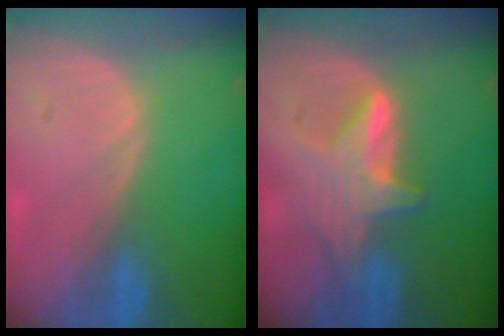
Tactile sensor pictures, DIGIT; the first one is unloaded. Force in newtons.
{"total": 6.0, "press": 5.9, "slide": 0.6}